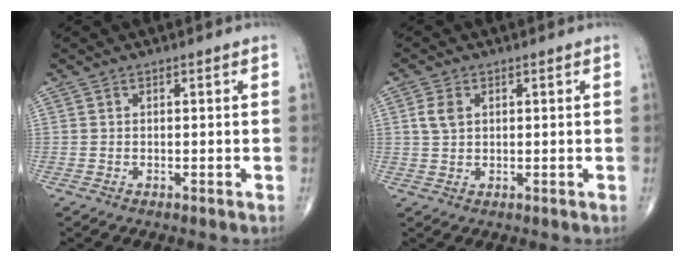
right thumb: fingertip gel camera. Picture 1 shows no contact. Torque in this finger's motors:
{"motor_torque": [-0.27, 0.28, 0.40, 0.16, 0.03]}